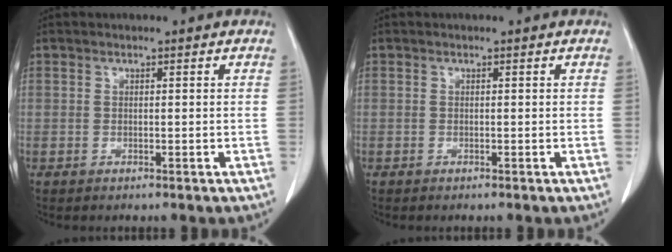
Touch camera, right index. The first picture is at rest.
{"total": 0.0}